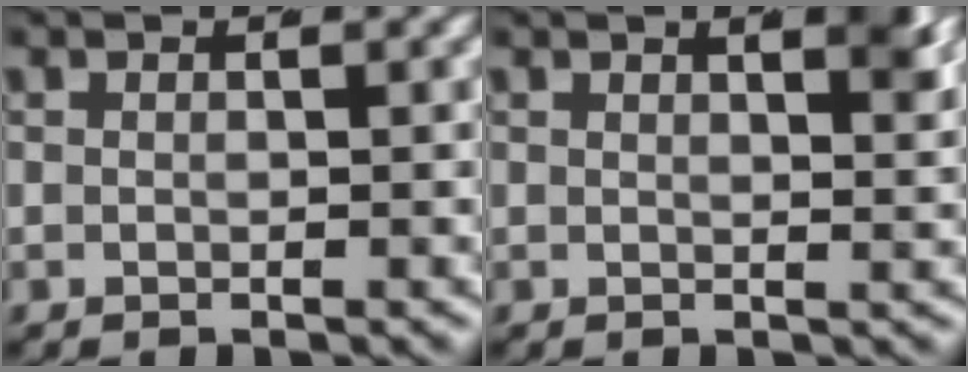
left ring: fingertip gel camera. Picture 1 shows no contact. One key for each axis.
{"total": 2.7, "fx": 1.4, "fy": 0.1, "fz": 2.3, "tx": -0.021, "ty": -0.002, "tz": 0.025}